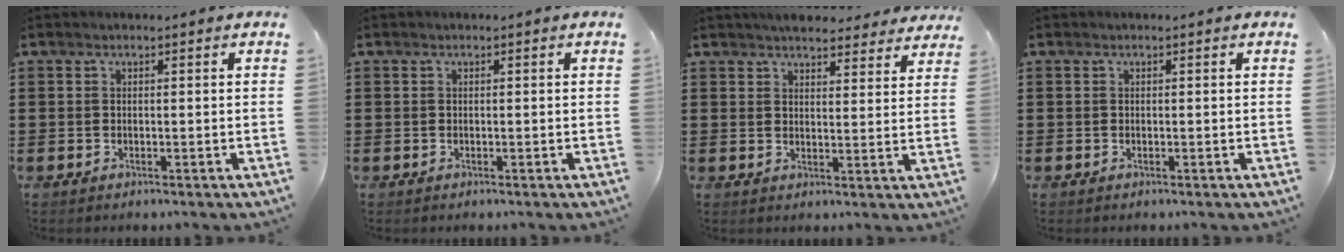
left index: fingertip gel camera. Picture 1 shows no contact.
{"total": 0.0}
{"total": 4.3, "force": [4.0, 0.8, 1.2], "torque": [-0.029, -0.017, 0.072]}
{"total": 0.0}